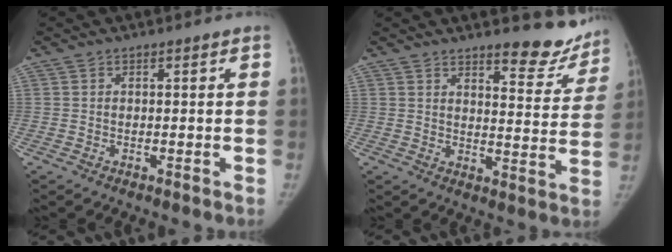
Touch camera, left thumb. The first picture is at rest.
{"total": 10.9, "force": [9.6, 3.2, 4.1], "torque": [-0.014, -0.080, 0.113]}